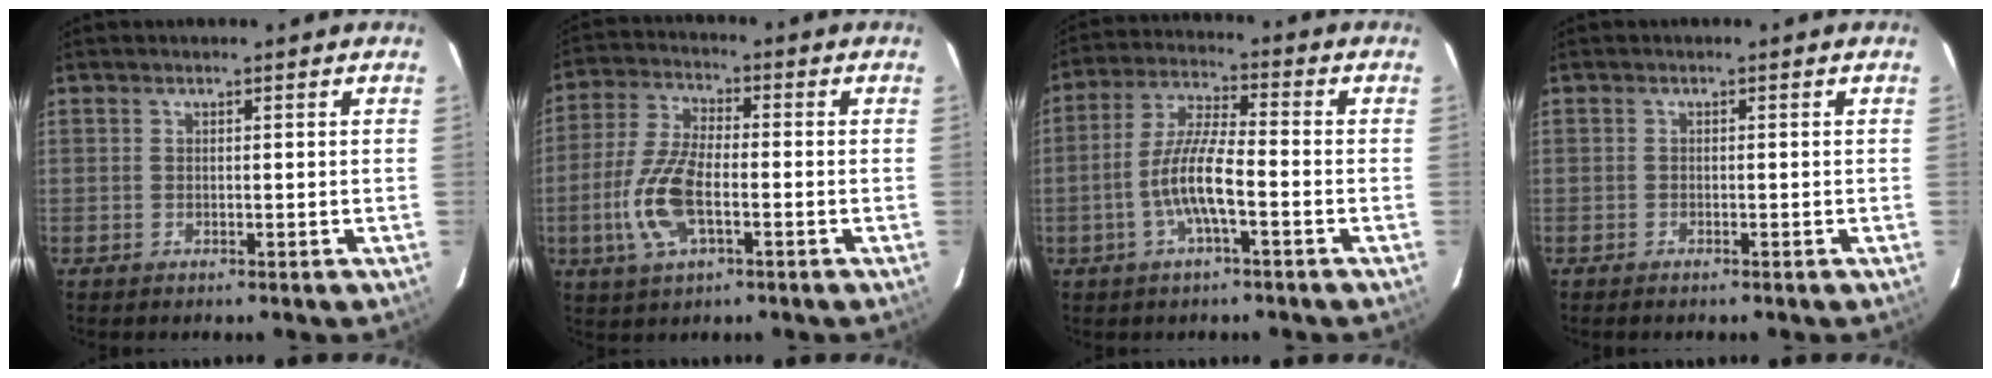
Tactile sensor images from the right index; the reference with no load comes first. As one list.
[{"total": 11.3, "force": [-3.3, 4.6, 9.7], "torque": [-0.214, 0.001, -0.066]}, {"total": 8.8, "force": [-3.2, 1.4, 8.1], "torque": [-0.169, 0.005, -0.060]}, {"total": 0.7, "force": [-0.6, 0.1, 0.2], "torque": [-0.006, -0.001, -0.011]}]